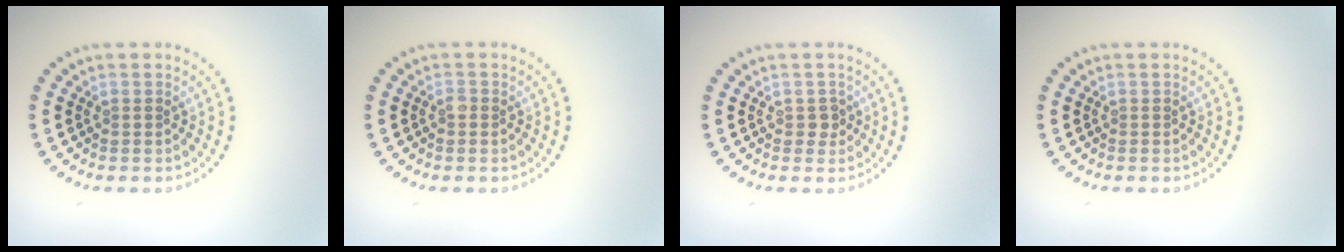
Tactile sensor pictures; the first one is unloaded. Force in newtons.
{"total": 0.5, "press": 0.5, "slide": 0.3}
{"total": 1.0, "press": 0.9, "slide": 0.3}
{"total": 0.0}